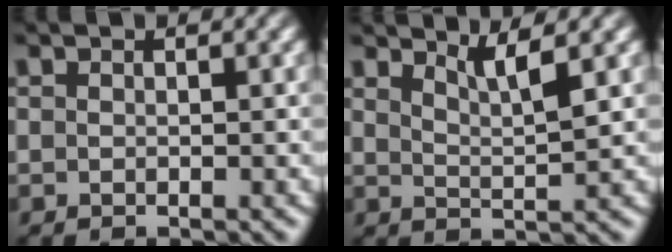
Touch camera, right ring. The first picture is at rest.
{"total": 3.0, "force": [2.5, -0.3, 1.7], "torque": [-0.038, -0.011, 0.045]}